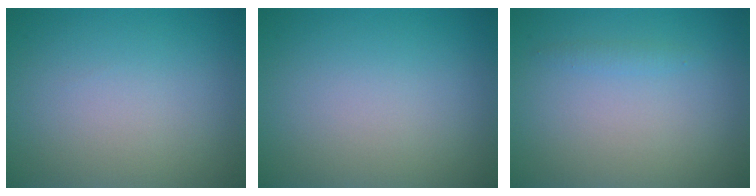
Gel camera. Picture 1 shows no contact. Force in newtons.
{"total": 0.0}
{"total": 0.7, "press": 0.7, "slide": 0.0}